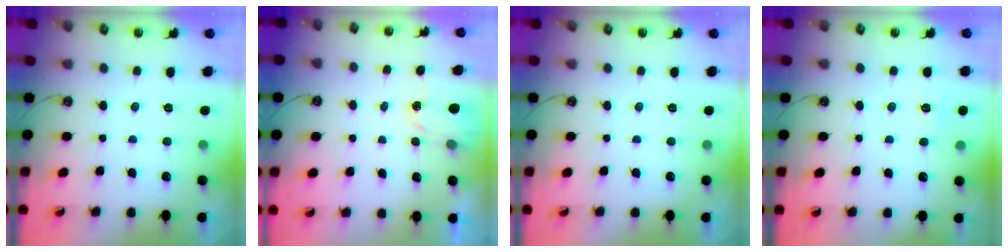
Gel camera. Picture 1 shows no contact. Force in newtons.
{"total": 1.5, "press": 1.5, "slide": 0.3}
{"total": 0.0}
{"total": 6.4, "press": 6.3, "slide": 0.6}